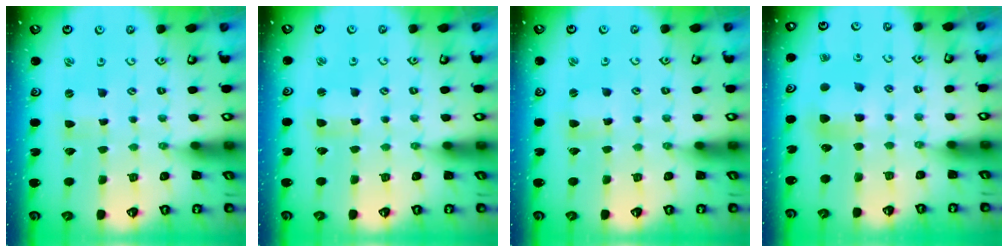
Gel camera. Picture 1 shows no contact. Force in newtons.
{"total": 2.2, "press": 2.2, "slide": 0.4}
{"total": 2.2, "press": 2.1, "slide": 0.3}
{"total": 5.6, "press": 5.6, "slide": 0.0}